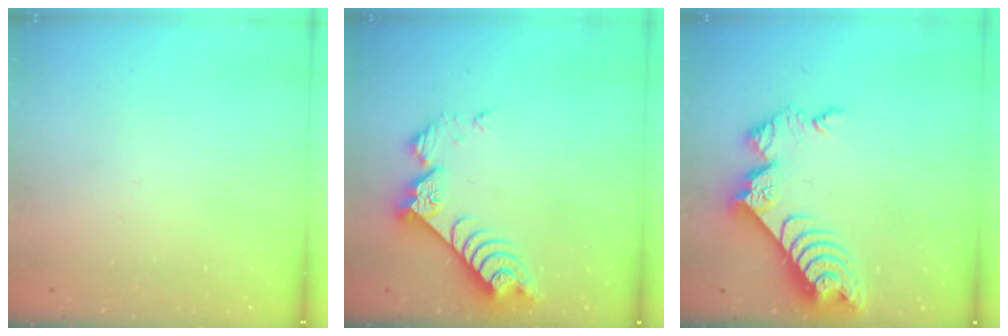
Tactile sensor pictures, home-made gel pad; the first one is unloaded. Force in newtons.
{"total": 8.0, "press": 8.0, "slide": 0.8}
{"total": 9.9, "press": 9.9, "slide": 0.8}